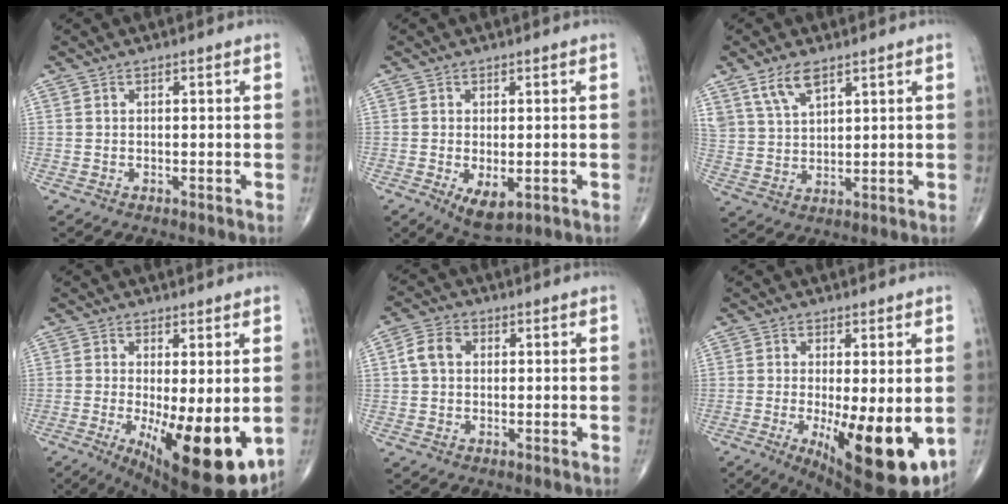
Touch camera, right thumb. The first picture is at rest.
{"total": 5.4, "force": [-1.6, 2.6, 4.5], "torque": [-0.075, -0.014, -0.016]}
{"total": 6.6, "force": [4.3, 2.9, 4.0], "torque": [-0.073, -0.017, 0.091]}
{"total": 16.3, "force": [-3.5, 5.4, 15.0], "torque": [-0.200, -0.032, -0.031]}
{"total": 4.8, "force": [0.8, 3.7, 3.0], "torque": [-0.054, 0.013, 0.009]}
{"total": 15.2, "force": [-3.2, 4.8, 14.0], "torque": [-0.190, -0.030, -0.031]}